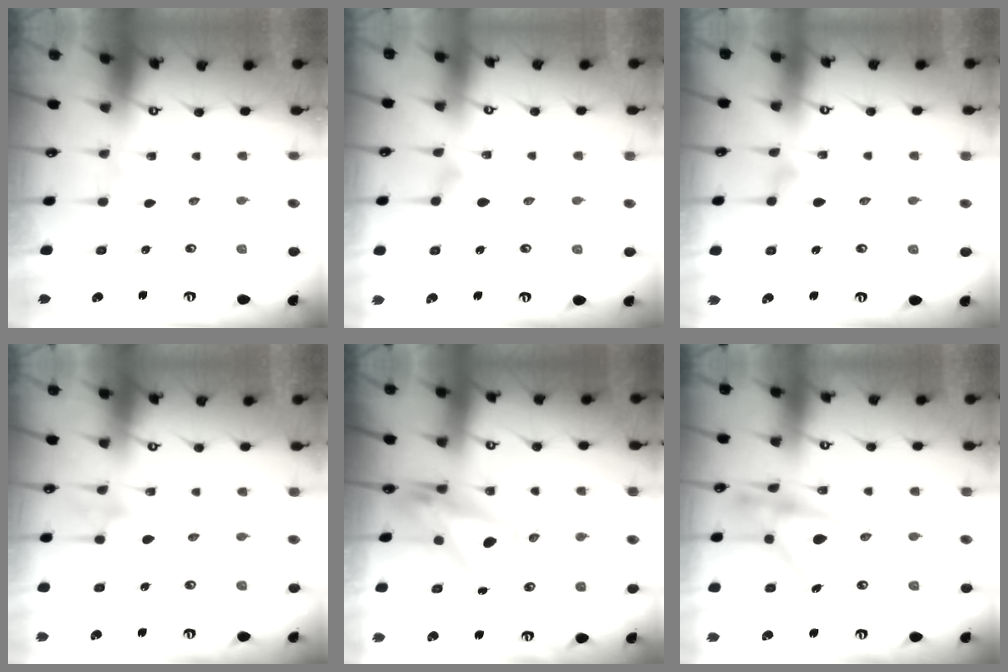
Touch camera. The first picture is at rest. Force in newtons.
{"total": 7.8, "press": 7.8, "slide": 0.4}
{"total": 5.6, "press": 5.6, "slide": 0.3}
{"total": 9.0, "press": 9.0, "slide": 0.8}
{"total": 10.5, "press": 10.4, "slide": 1.3}
{"total": 17.7, "press": 17.7, "slide": 1.2}